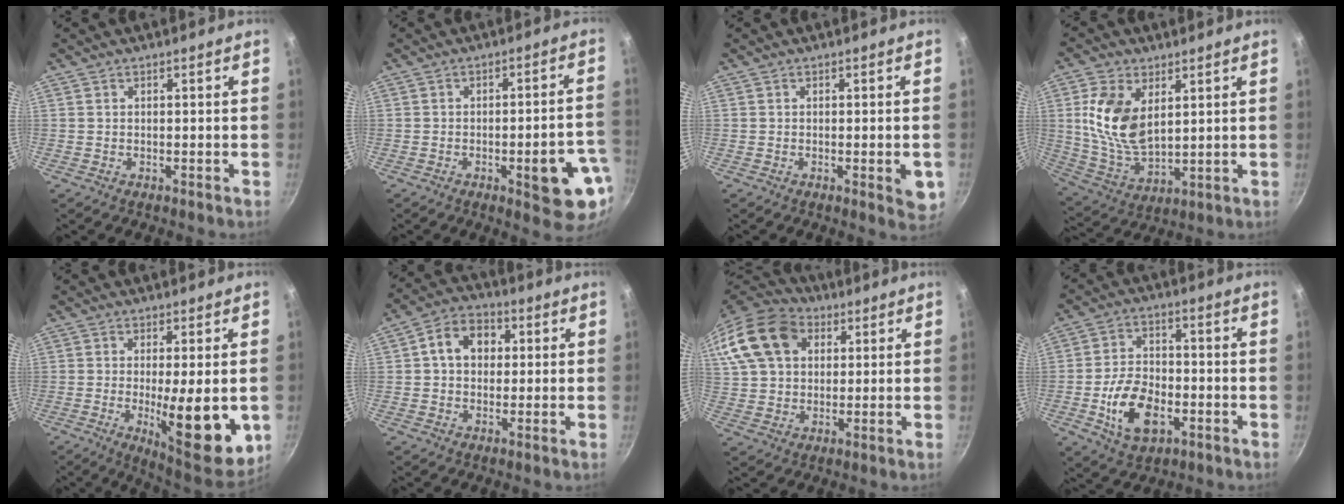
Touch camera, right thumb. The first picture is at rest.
{"total": 12.0, "force": [-3.9, 3.8, 10.7], "torque": [-0.105, 0.024, -0.045]}
{"total": 4.3, "force": [-0.9, 1.3, 4.0], "torque": [-0.046, -0.006, -0.012]}
{"total": 13.4, "force": [3.6, 7.8, 10.2], "torque": [-0.193, -0.026, 0.081]}
{"total": 14.9, "force": [-2.1, 4.3, 14.1], "torque": [-0.177, -0.012, -0.019]}
{"total": 8.8, "force": [1.6, 6.8, 5.3], "torque": [-0.058, 0.016, 0.011]}
{"total": 20.6, "force": [7.3, 15.2, 11.9], "torque": [-0.252, 0.027, 0.126]}
{"total": 12.2, "force": [-3.8, 7.4, 8.9], "torque": [-0.148, 0.018, -0.065]}